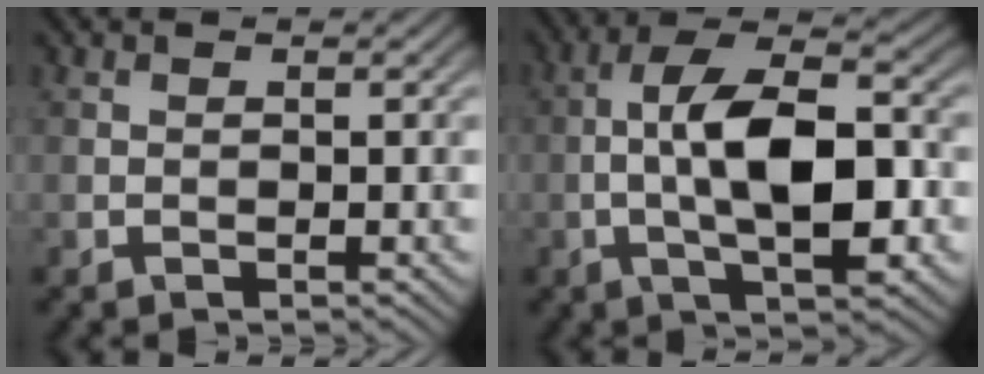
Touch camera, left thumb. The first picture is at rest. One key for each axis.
{"total": 11.4, "fx": -1.4, "fy": 4.4, "fz": 10.4, "tx": -0.179, "ty": 0.010, "tz": -0.027}